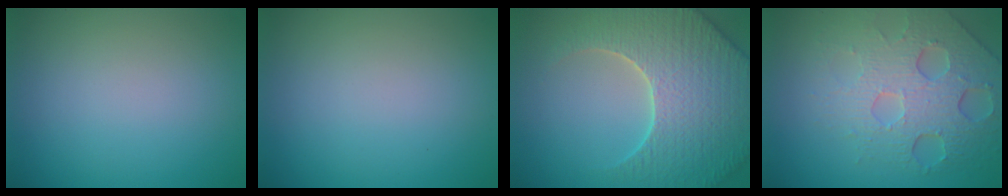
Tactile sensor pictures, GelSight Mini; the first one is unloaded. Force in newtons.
{"total": 0.0}
{"total": 7.8, "press": 7.5, "slide": 2.1}
{"total": 7.3, "press": 5.1, "slide": 5.2}